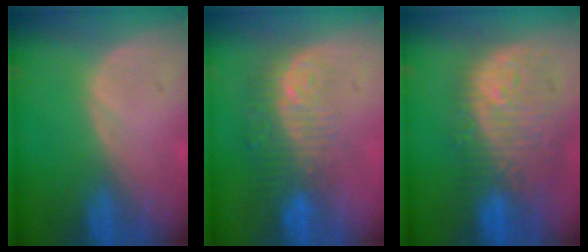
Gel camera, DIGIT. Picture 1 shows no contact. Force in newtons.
{"total": 9.9, "press": 8.1, "slide": 5.7}
{"total": 11.5, "press": 10.6, "slide": 4.5}